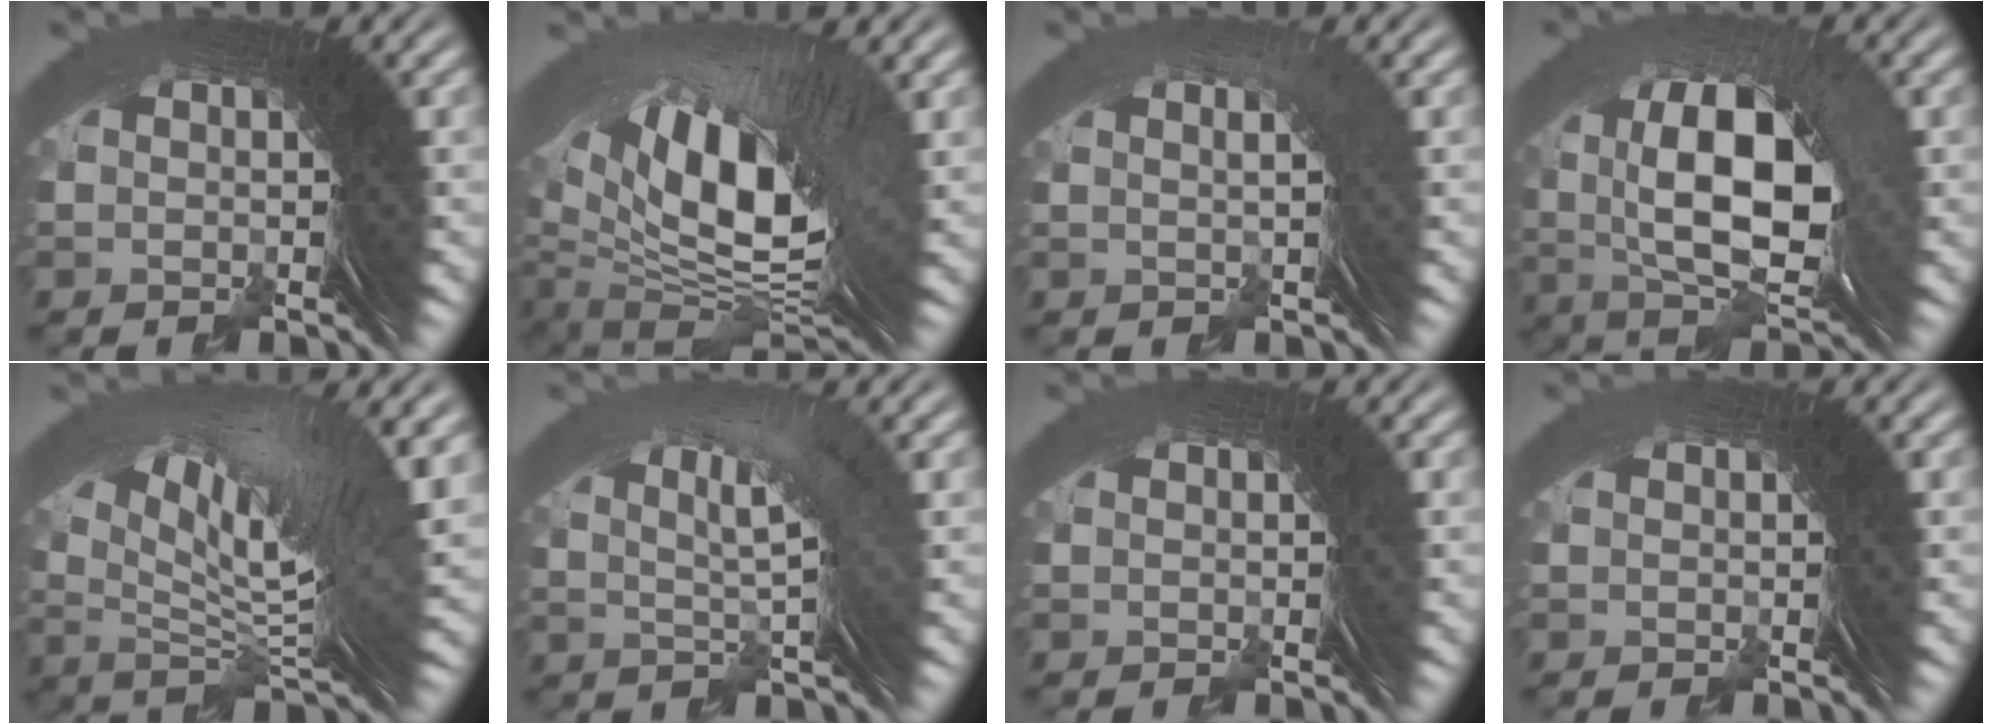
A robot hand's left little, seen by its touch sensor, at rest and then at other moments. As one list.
[{"total": 10.7, "force": [0.3, 5.5, 9.1], "torque": [-0.165, -0.031, 0.032]}, {"total": 1.4, "force": [0.1, -1.1, 0.9], "torque": [-0.004, 0.015, 0.003]}, {"total": 9.3, "force": [1.2, 4.7, 7.9], "torque": [-0.130, -0.009, 0.035]}, {"total": 10.1, "force": [3.5, 3.2, 9.0], "torque": [-0.130, 0.015, 0.054]}, {"total": 3.4, "force": [1.6, -0.7, 2.8], "torque": [-0.026, 0.018, 0.025]}, {"total": 0.0}, {"total": 0.0}]